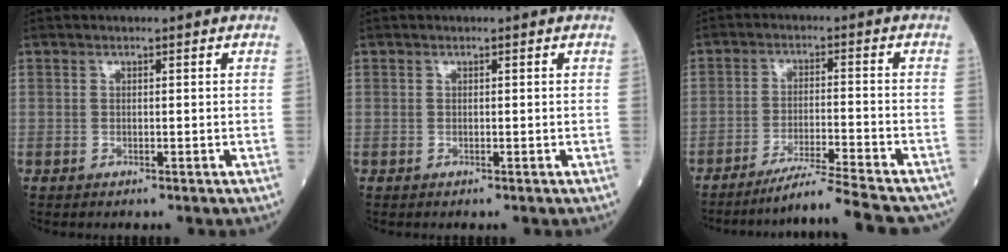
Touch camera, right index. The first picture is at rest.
{"total": 0.0}
{"total": 13.4, "force": [-12.2, -0.3, 5.4], "torque": [-0.066, -0.016, -0.183]}